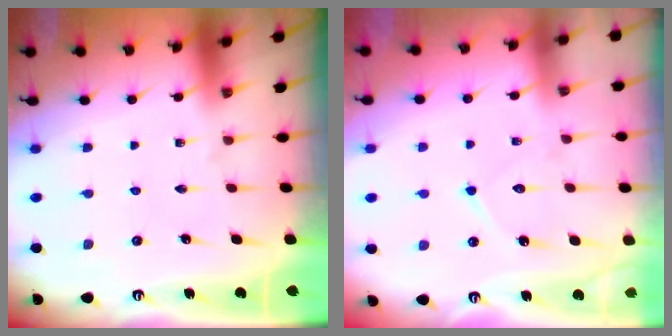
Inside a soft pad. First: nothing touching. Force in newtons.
{"total": 9.0, "press": 8.9, "slide": 0.7}